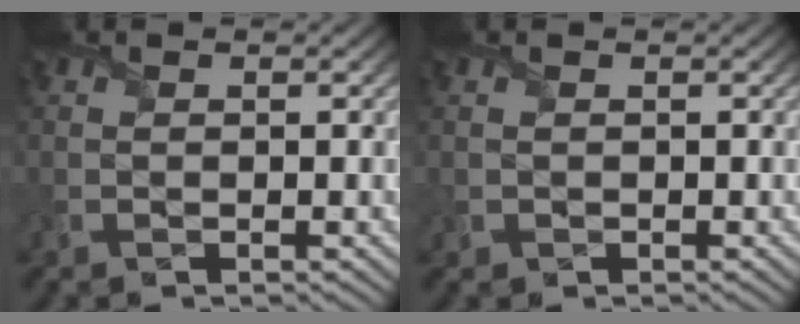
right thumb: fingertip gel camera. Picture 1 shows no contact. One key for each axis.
{"total": 0.5, "fx": 0.1, "fy": 0.4, "fz": -0.3, "tx": 0.000, "ty": -0.003, "tz": -0.001}